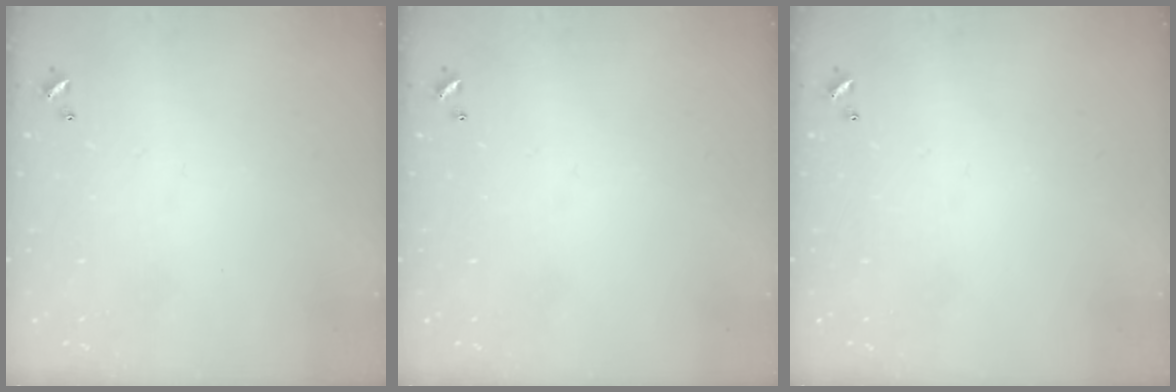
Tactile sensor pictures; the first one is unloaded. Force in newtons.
{"total": 0.0}
{"total": 0.0}